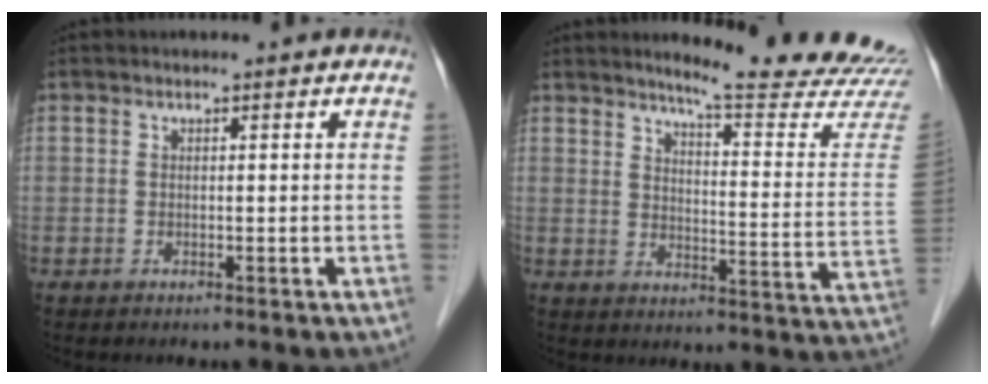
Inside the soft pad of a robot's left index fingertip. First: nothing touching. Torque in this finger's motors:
{"motor_torque": [0.43, -0.51, 0.22, 0.03]}